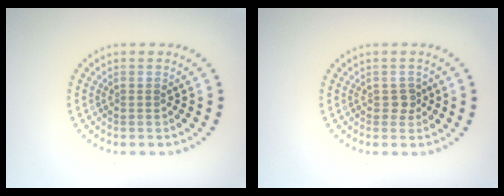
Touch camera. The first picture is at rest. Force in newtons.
{"total": 1.1, "press": 1.0, "slide": 0.5}